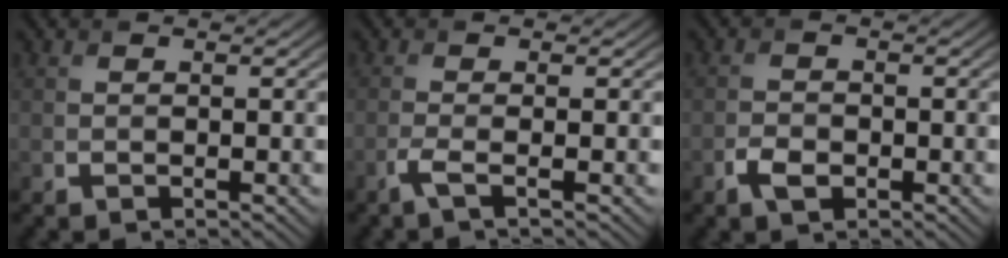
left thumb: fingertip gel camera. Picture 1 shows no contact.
{"total": 2.1, "force": [-1.0, 0.2, 1.8], "torque": [-0.039, 0.002, -0.034]}
{"total": 2.4, "force": [-1.2, 1.4, 1.4], "torque": [-0.030, -0.002, -0.025]}